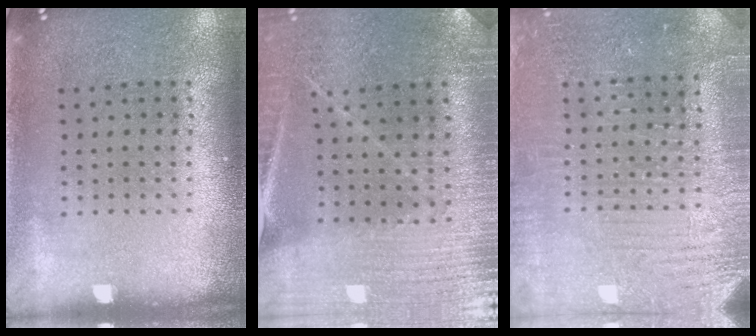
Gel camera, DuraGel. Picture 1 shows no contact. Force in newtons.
{"total": 2.0, "press": 2.0, "slide": 0.1}
{"total": 3.2, "press": 3.2, "slide": 0.4}